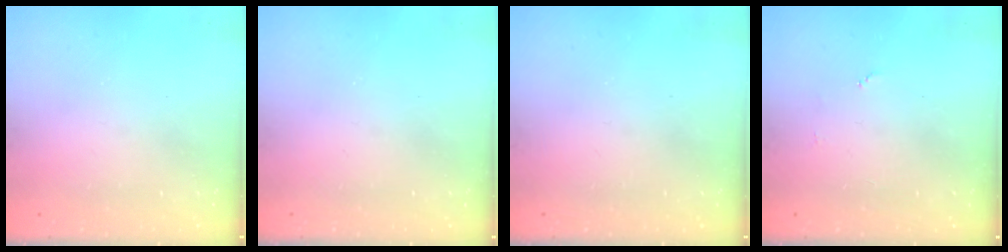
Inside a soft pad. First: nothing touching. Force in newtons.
{"total": 0.0}
{"total": 0.0}
{"total": 3.7, "press": 3.7, "slide": 0.4}